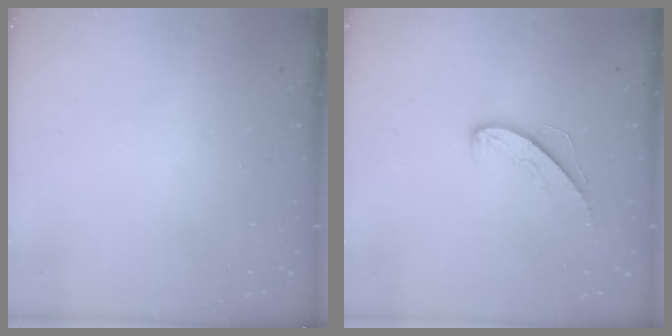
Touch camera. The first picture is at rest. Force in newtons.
{"total": 5.7, "press": 5.7, "slide": 0.5}